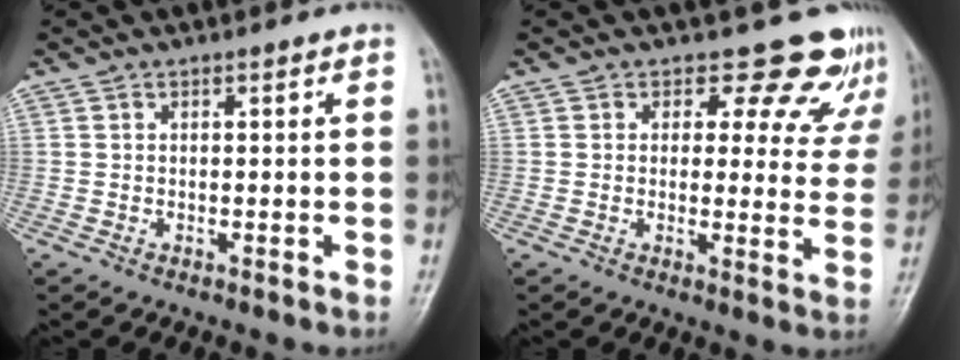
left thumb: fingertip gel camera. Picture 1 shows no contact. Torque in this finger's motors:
{"motor_torque": [0.12, 0.12, 0.01, -0.02, 0.01]}